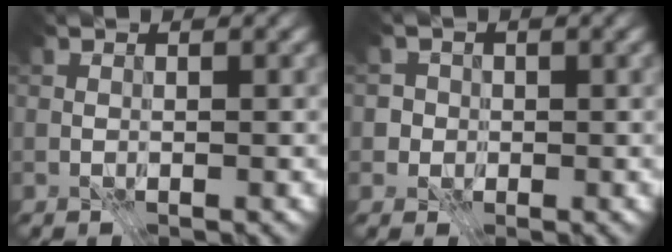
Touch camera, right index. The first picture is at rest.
{"total": 2.3, "force": [0.0, 2.3, 0.4], "torque": [0.002, 0.003, -0.002]}